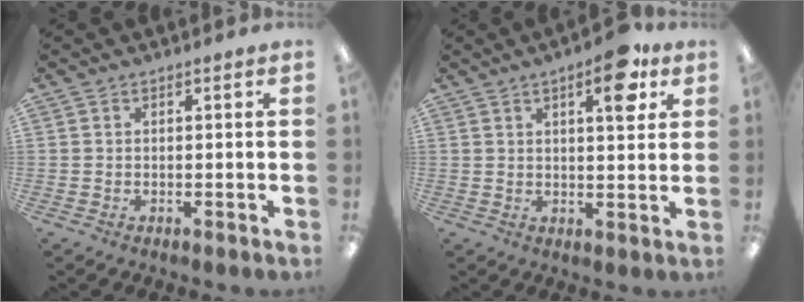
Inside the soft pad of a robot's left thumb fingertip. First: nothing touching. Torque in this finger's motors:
{"motor_torque": [0.01, 0.12, -0.14, -0.28, 0.08]}